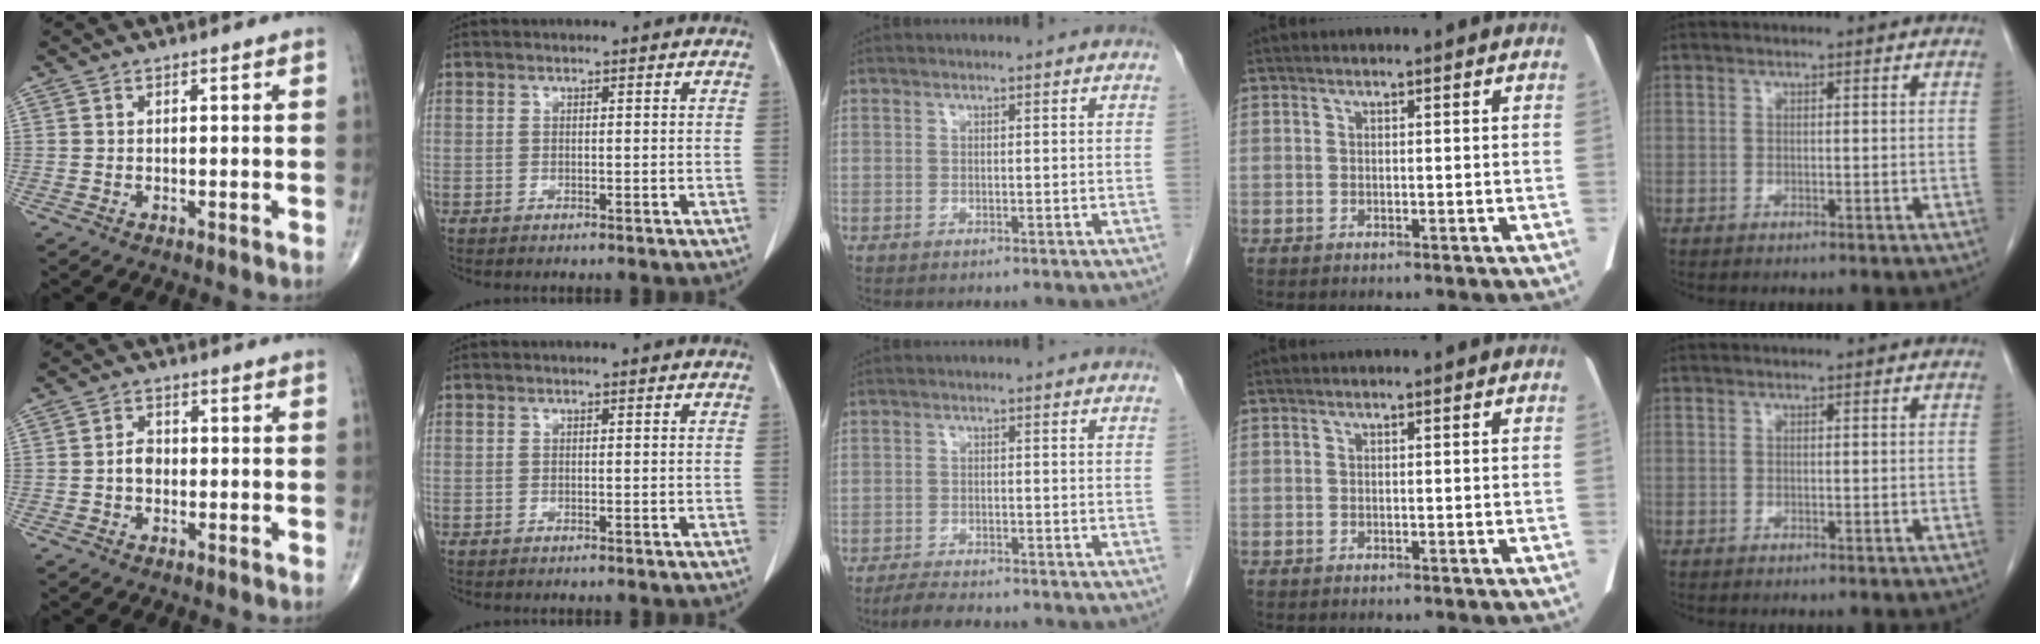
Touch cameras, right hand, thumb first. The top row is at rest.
{"thumb": {"total": 2.9, "force": [-0.5, 2.2, 1.9], "torque": [-0.023, 0.009, -0.015]}, "middle": {"total": 4.3, "force": [-3.8, 0.8, 1.8], "torque": [-0.038, -0.012, -0.064]}}